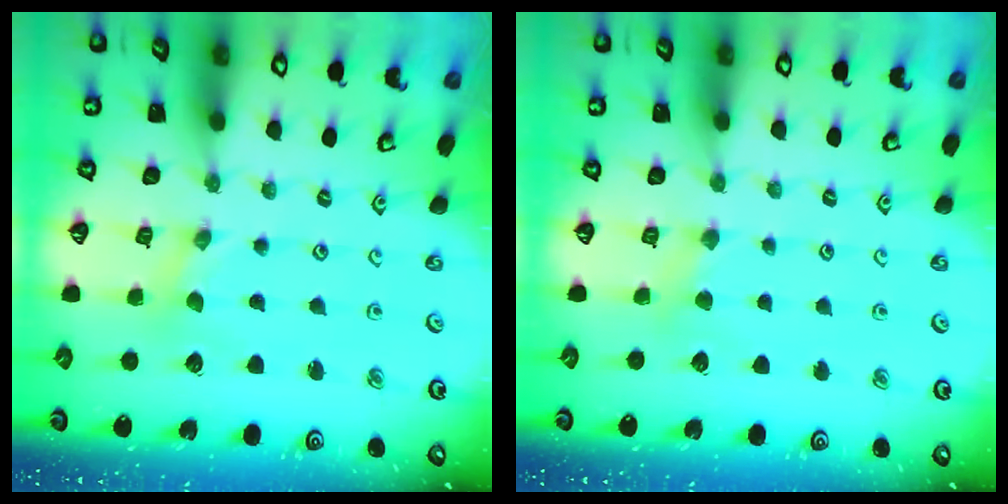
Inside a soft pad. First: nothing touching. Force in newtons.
{"total": 2.8, "press": 2.8, "slide": 0.4}